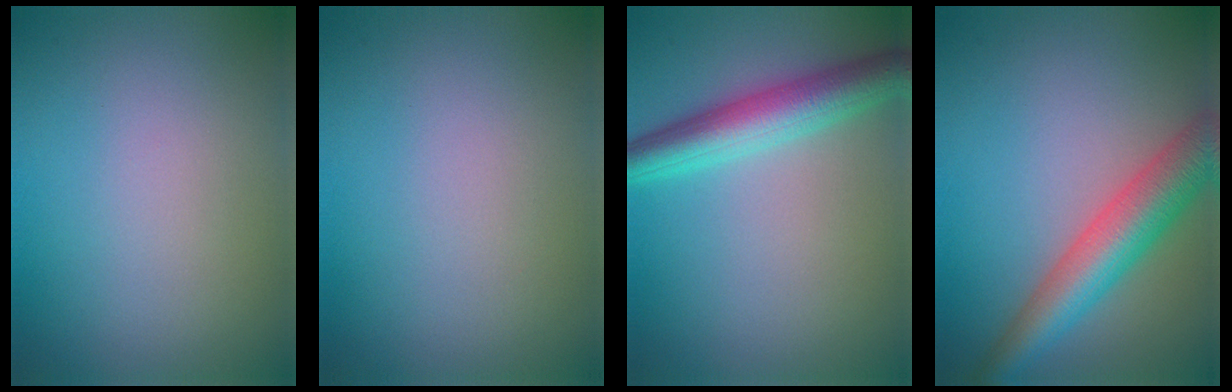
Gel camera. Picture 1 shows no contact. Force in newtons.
{"total": 0.0}
{"total": 5.1, "press": 5.1, "slide": 0.0}
{"total": 6.6, "press": 6.6, "slide": 0.1}